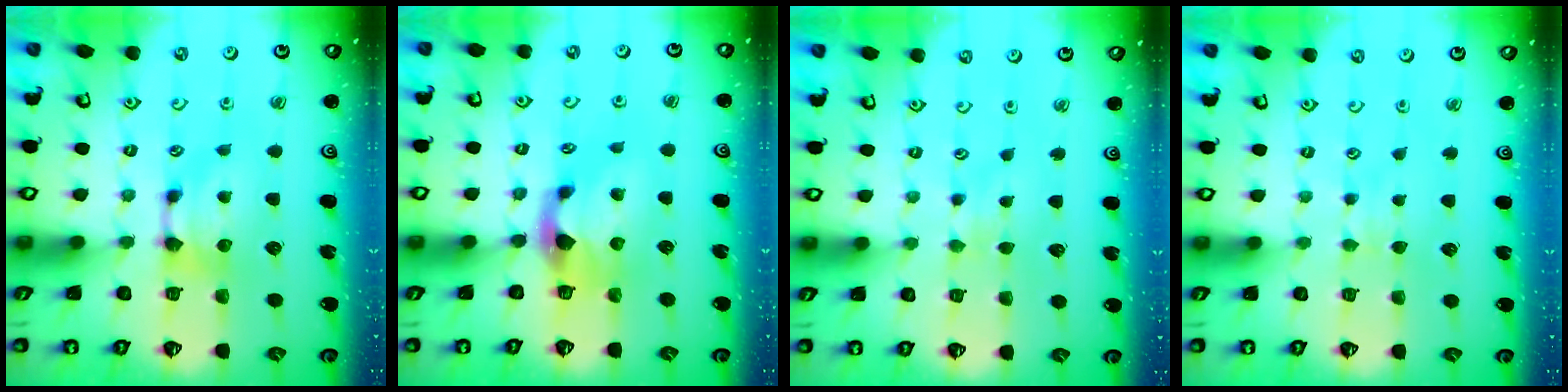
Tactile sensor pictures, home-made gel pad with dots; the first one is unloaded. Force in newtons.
{"total": 2.3, "press": 1.9, "slide": 1.2}
{"total": 2.6, "press": 2.5, "slide": 0.3}
{"total": 3.8, "press": 3.8, "slide": 0.3}